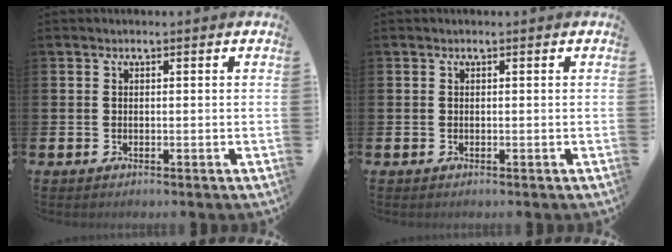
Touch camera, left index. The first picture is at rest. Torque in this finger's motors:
{"motor_torque": [-0.23, 0.26, 0.00, 0.00]}